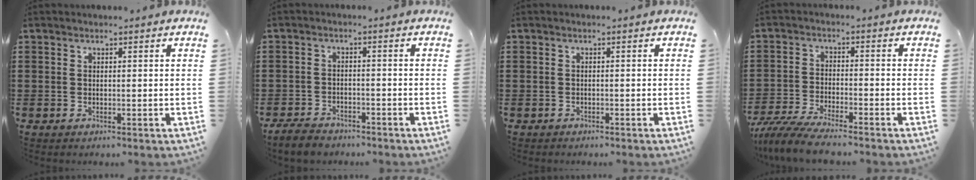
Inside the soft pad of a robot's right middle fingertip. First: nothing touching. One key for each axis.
{"total": 3.4, "fx": -3.2, "fy": 1.0, "fz": 0.8, "tx": -0.025, "ty": 0.001, "tz": -0.067}
{"total": 0.6, "fx": -0.6, "fy": 0.2, "fz": -0.1, "tx": -0.001, "ty": 0.001, "tz": -0.013}
{"total": 6.1, "fx": -5.7, "fy": 0.3, "fz": 2.3, "tx": -0.062, "ty": -0.012, "tz": -0.113}